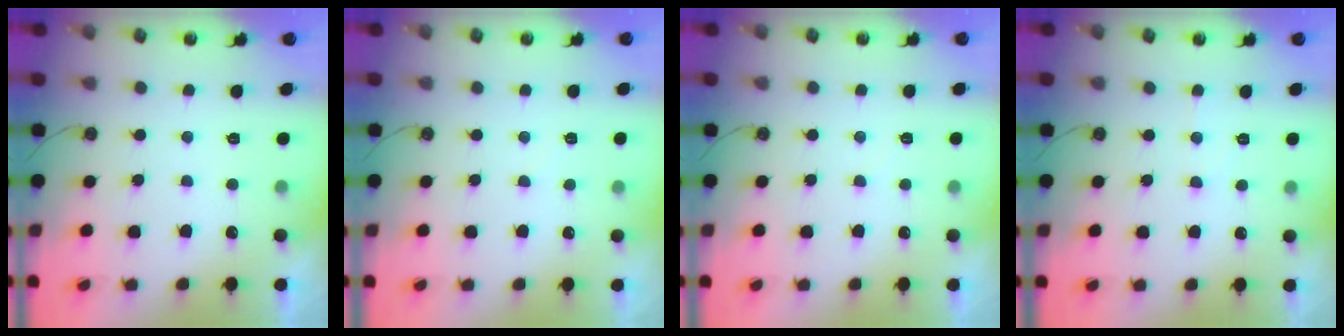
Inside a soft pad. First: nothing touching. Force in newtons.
{"total": 2.9, "press": 2.9, "slide": 0.4}
{"total": 3.7, "press": 3.7, "slide": 0.6}
{"total": 4.9, "press": 4.9, "slide": 0.6}